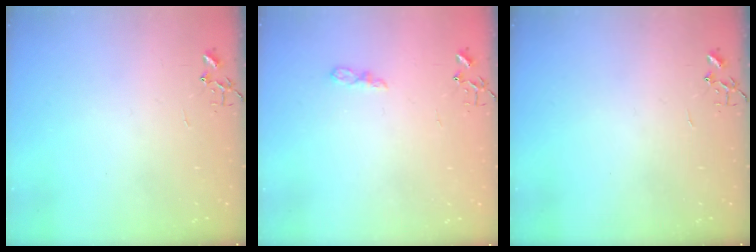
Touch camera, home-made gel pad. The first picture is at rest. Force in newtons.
{"total": 5.0, "press": 5.0, "slide": 0.5}
{"total": 0.0}